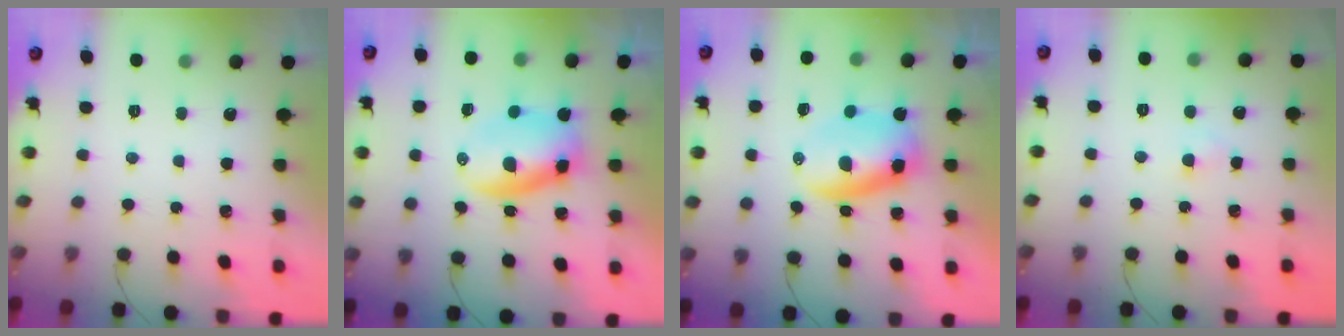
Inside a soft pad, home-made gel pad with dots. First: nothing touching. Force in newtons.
{"total": 7.1, "press": 6.8, "slide": 2.0}
{"total": 7.1, "press": 6.8, "slide": 2.1}
{"total": 1.8, "press": 1.6, "slide": 0.8}